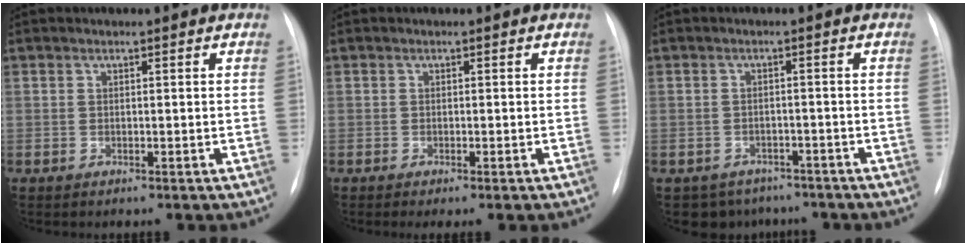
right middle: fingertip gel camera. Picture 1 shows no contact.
{"total": 1.7, "force": [-1.1, -0.2, 1.2], "torque": [-0.018, -0.005, -0.014]}
{"total": 5.9, "force": [-4.6, 3.6, 0.2], "torque": [0.002, 0.014, -0.057]}